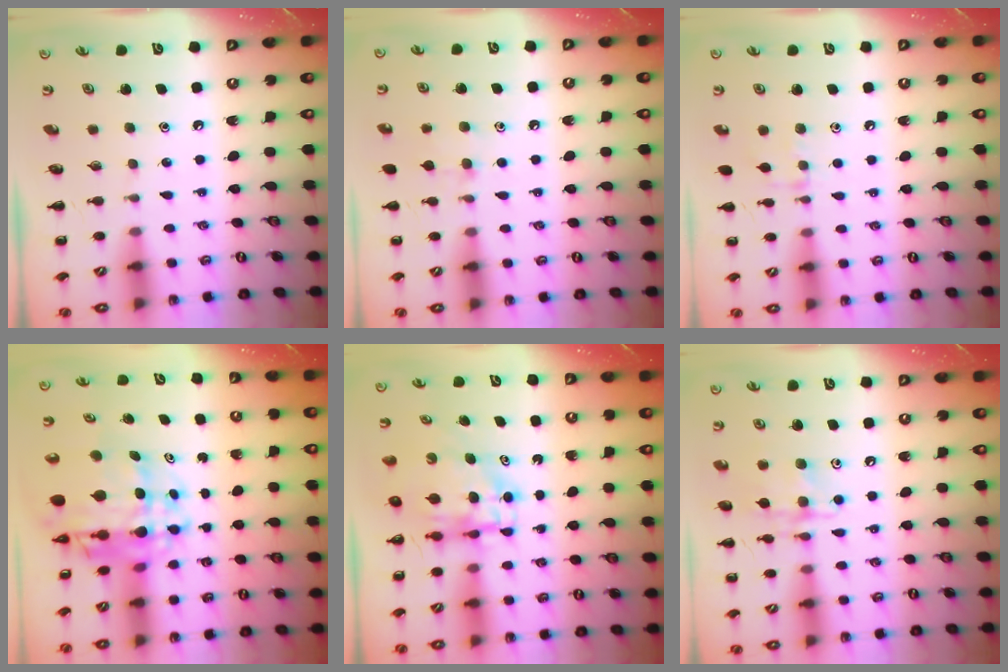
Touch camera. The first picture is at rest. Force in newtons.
{"total": 7.0, "press": 6.7, "slide": 2.3}
{"total": 5.8, "press": 5.5, "slide": 1.6}
{"total": 10.8, "press": 10.2, "slide": 3.7}
{"total": 5.7, "press": 5.6, "slide": 1.0}
{"total": 10.9, "press": 10.8, "slide": 1.5}